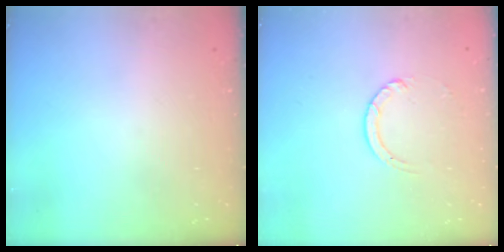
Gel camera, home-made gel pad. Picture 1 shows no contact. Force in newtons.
{"total": 3.9, "press": 3.9, "slide": 0.4}